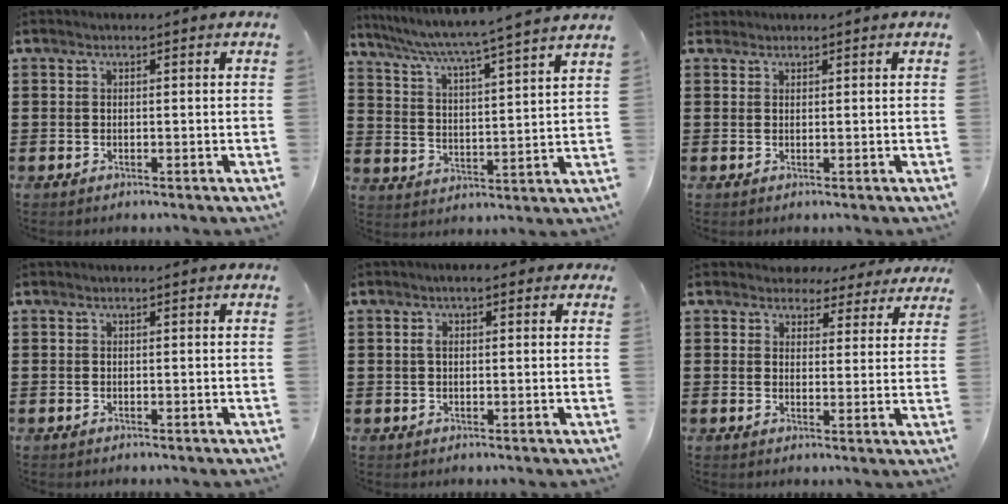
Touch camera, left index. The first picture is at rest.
{"total": 4.5, "force": [3.8, -1.2, 2.0], "torque": [-0.059, -0.041, 0.053]}
{"total": 0.8, "force": [0.7, 0.4, 0.1], "torque": [-0.005, 0.003, 0.014]}
{"total": 0.0}
{"total": 2.4, "force": [0.4, 1.1, 2.1], "torque": [-0.044, 0.009, 0.004]}
{"total": 3.9, "force": [3.4, 1.8, 0.5], "torque": [-0.019, -0.007, 0.060]}